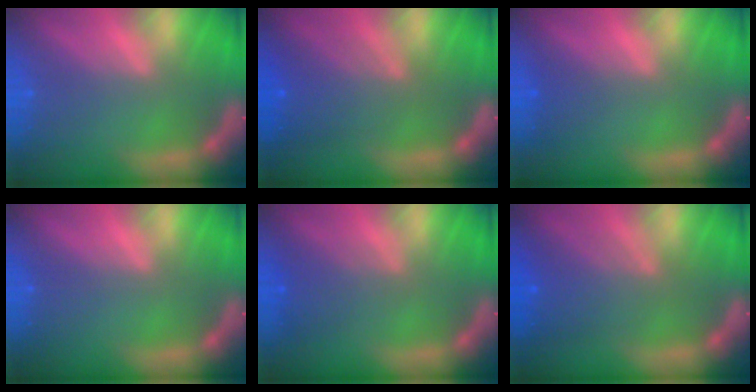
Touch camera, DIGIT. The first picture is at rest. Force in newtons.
{"total": 5.1}
{"total": 1.0}
{"total": 0.0}
{"total": 2.9}
{"total": 5.1}